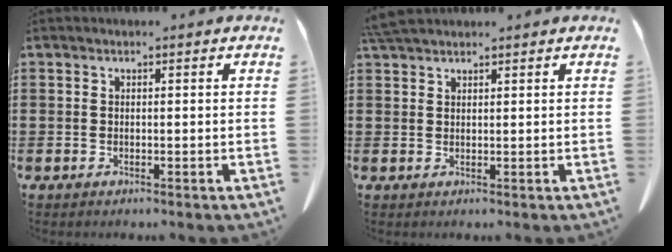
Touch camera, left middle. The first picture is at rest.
{"total": 2.8, "force": [2.6, 0.4, 1.1], "torque": [-0.030, 0.000, 0.052]}